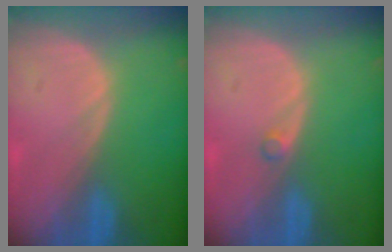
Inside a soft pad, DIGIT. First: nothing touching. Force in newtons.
{"total": 0.9, "press": 0.9, "slide": 0.2}